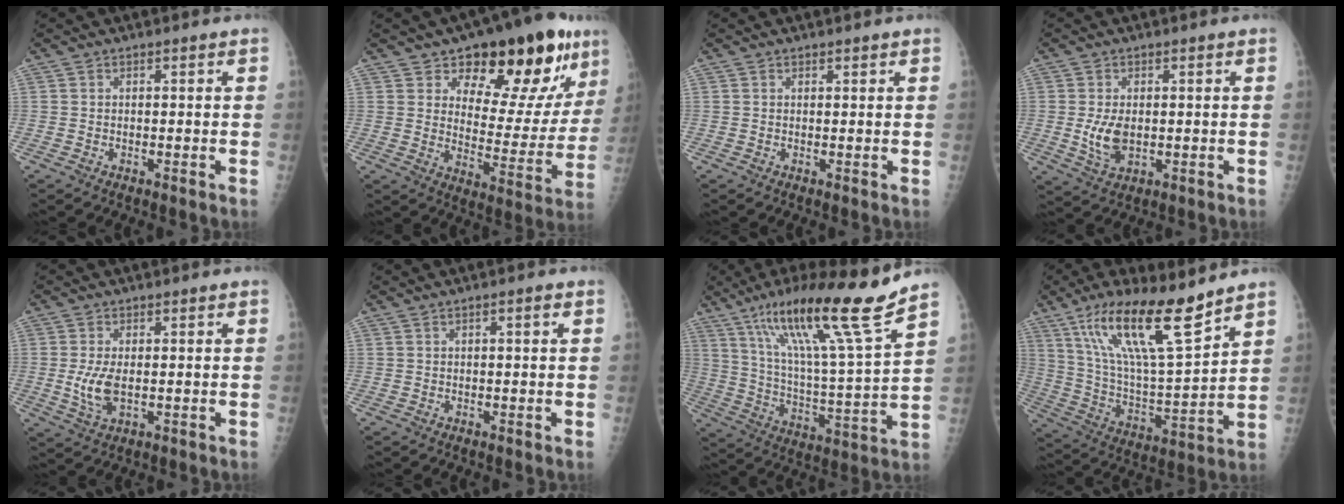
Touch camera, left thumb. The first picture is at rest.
{"total": 23.3, "force": [13.4, 10.5, 16.0], "torque": [-0.161, -0.056, 0.194]}
{"total": 0.7, "force": [0.5, 0.3, 0.3], "torque": [-0.001, -0.003, 0.006]}
{"total": 5.9, "force": [-0.1, 3.6, 4.7], "torque": [-0.086, -0.009, 0.006]}
{"total": 5.4, "force": [-0.2, 2.8, 4.6], "torque": [-0.102, -0.009, 0.000]}
{"total": 1.4, "force": [0.4, 0.2, 1.3], "torque": [-0.022, 0.002, 0.007]}
{"total": 21.7, "force": [14.7, 0.6, 16.0], "torque": [-0.249, -0.060, 0.251]}
{"total": 20.2, "force": [13.2, 4.2, 14.8], "torque": [-0.254, -0.059, 0.245]}